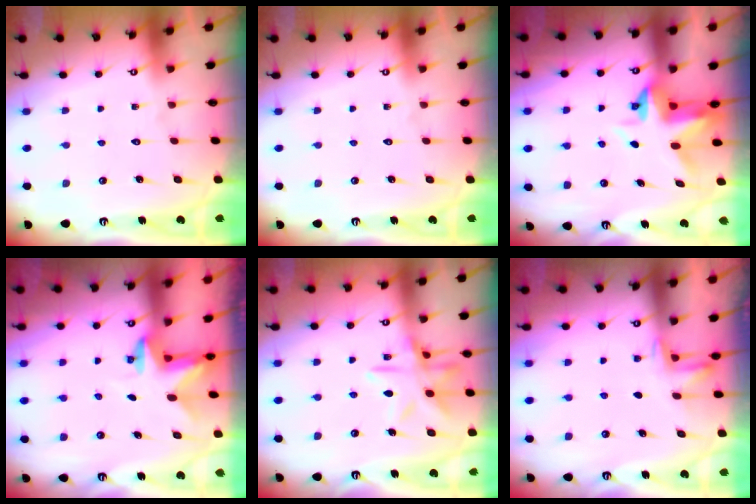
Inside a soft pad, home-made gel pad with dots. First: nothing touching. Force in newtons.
{"total": 0.0}
{"total": 4.5, "press": 4.5, "slide": 0.4}
{"total": 2.4, "press": 2.4, "slide": 0.4}
{"total": 13.6, "press": 13.6, "slide": 0.8}
{"total": 2.6, "press": 2.5, "slide": 0.7}